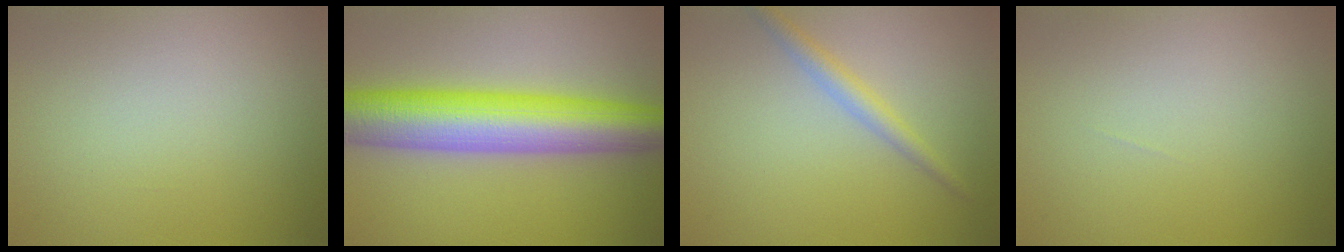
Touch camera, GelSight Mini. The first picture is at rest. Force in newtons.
{"total": 10.0, "press": 10.0, "slide": 0.2}
{"total": 2.0, "press": 2.0, "slide": 0.1}
{"total": 0.0}